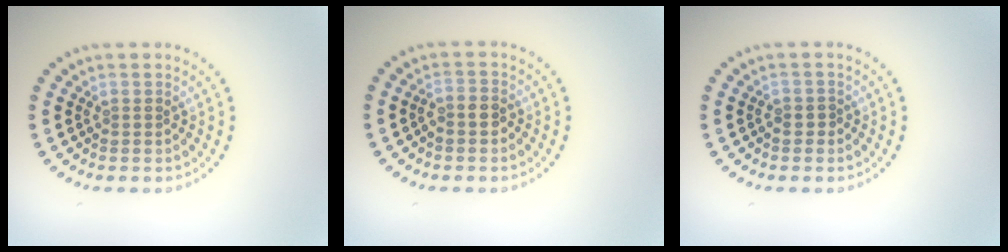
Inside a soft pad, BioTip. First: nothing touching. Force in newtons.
{"total": 1.3, "press": 1.2, "slide": 0.6}
{"total": 0.9, "press": 0.7, "slide": 0.5}